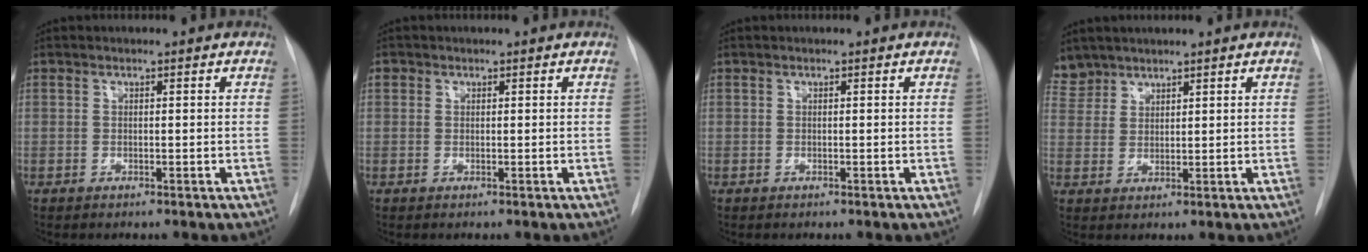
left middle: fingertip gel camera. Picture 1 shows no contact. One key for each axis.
{"total": 0.8, "fx": 0.3, "fy": 0.7, "fz": 0.1, "tx": 0.005, "ty": 0.007, "tz": 0.003}
{"total": 0.0}
{"total": 4.3, "fx": 3.9, "fy": 1.9, "fz": -0.2, "tx": 0.009, "ty": 0.009, "tz": 0.081}